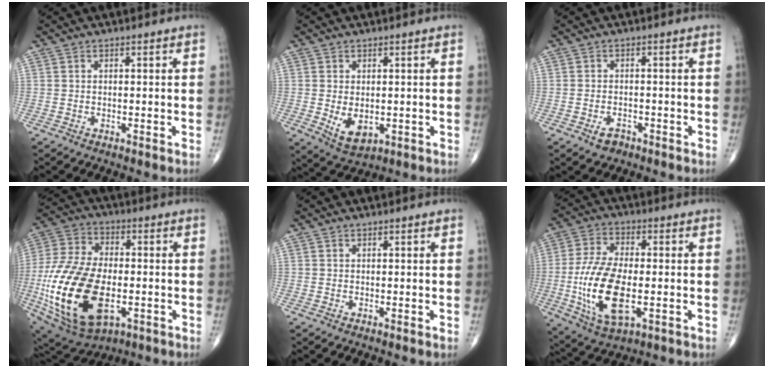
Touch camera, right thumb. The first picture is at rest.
{"total": 5.4, "force": [-0.7, 3.4, 4.2], "torque": [-0.064, -0.015, 0.004]}
{"total": 2.5, "force": [-1.4, 1.6, 1.2], "torque": [-0.017, 0.005, -0.019]}
{"total": 24.6, "force": [-5.1, 13.4, 19.9], "torque": [-0.403, -0.003, -0.074]}
{"total": 0.0}
{"total": 15.6, "force": [-2.6, 7.3, 13.6], "torque": [-0.275, -0.003, -0.042]}